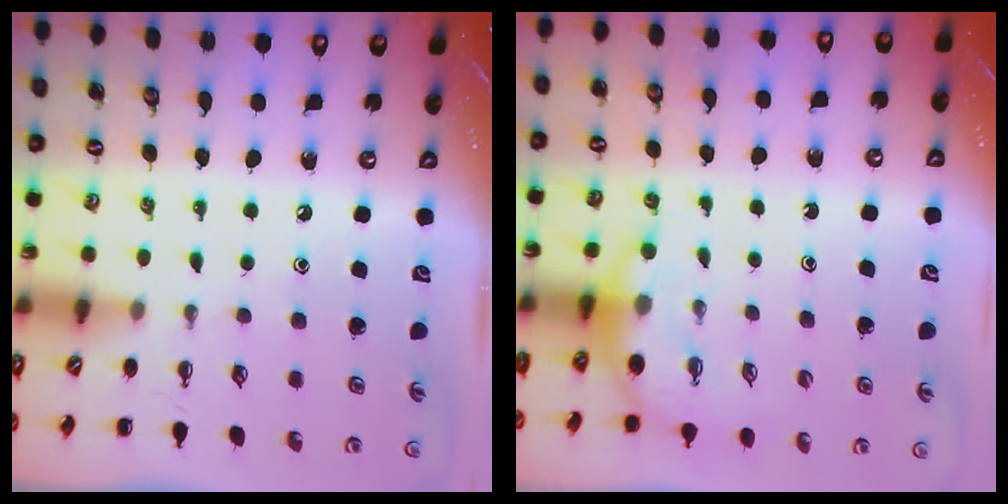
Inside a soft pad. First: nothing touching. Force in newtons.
{"total": 6.2, "press": 6.0, "slide": 1.2}